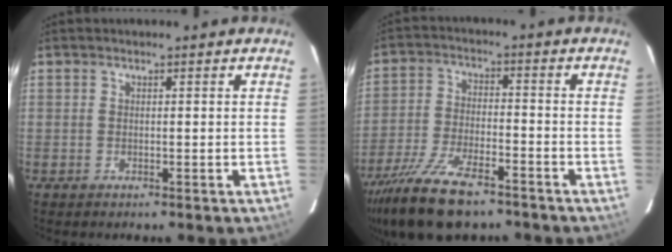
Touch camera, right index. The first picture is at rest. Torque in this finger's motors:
{"motor_torque": [1.06, -1.09, 0.71, 0.10]}